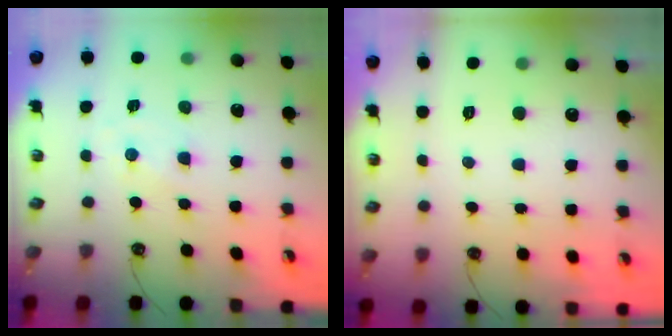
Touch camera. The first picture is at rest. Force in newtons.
{"total": 0.0}